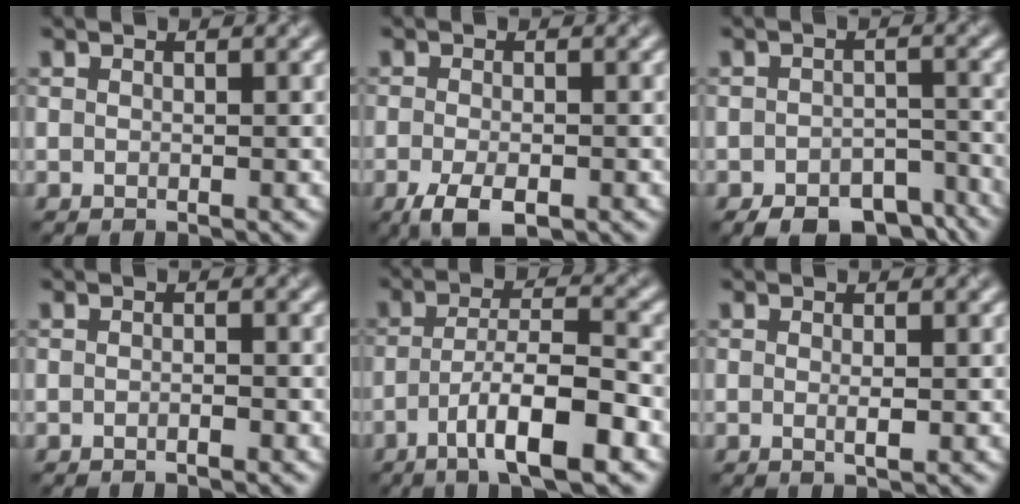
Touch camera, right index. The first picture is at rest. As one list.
[{"total": 3.7, "force": [-2.0, 1.4, 2.8], "torque": [-0.060, -0.003, -0.036]}, {"total": 6.9, "force": [-5.3, 3.1, 3.1], "torque": [-0.039, -0.016, -0.073]}, {"total": 0.6, "force": [-0.4, 0.0, 0.5], "torque": [-0.011, 0.003, -0.006]}, {"total": 7.7, "force": [-3.8, 1.6, 6.5], "torque": [-0.109, 0.012, -0.067]}, {"total": 1.1, "force": [-0.1, 0.1, 1.0], "torque": [-0.022, 0.000, -0.001]}]